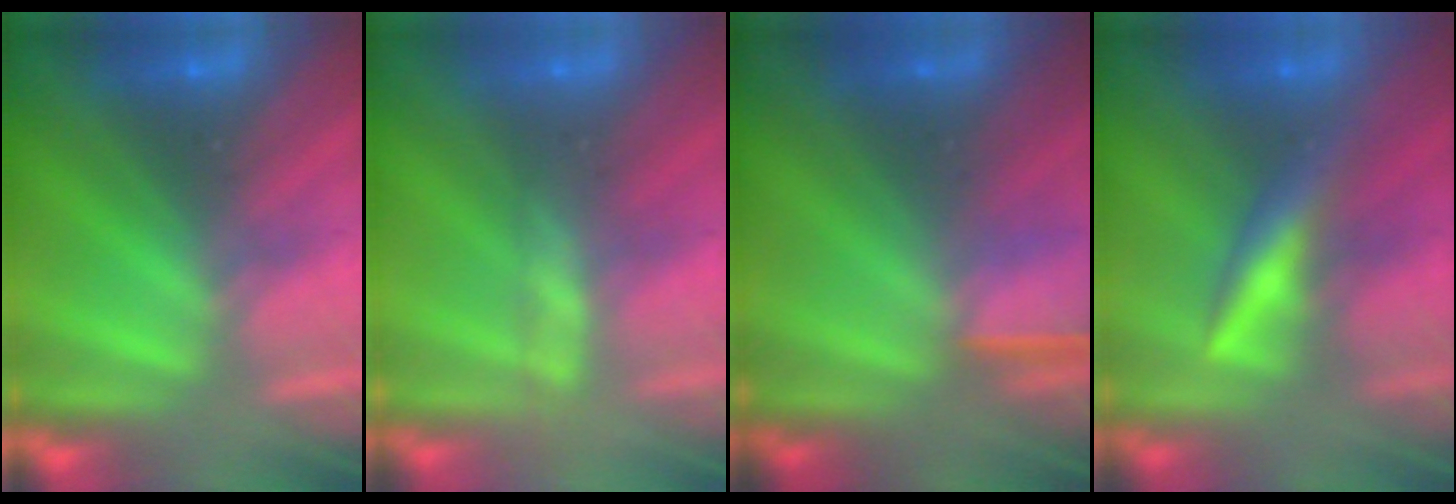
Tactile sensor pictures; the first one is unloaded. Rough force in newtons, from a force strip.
{"total": 2.7}
{"total": 1.3}
{"total": 2.4}